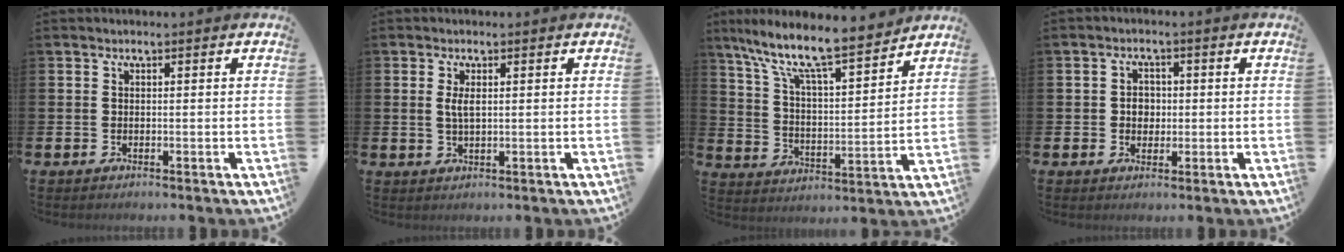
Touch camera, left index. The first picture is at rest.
{"total": 2.4, "force": [0.8, 0.8, 2.1], "torque": [-0.038, 0.002, 0.011]}
{"total": 8.4, "force": [7.6, 0.9, 3.5], "torque": [-0.104, -0.055, 0.128]}
{"total": 2.7, "force": [0.1, 2.4, 1.3], "torque": [-0.011, 0.002, -0.006]}